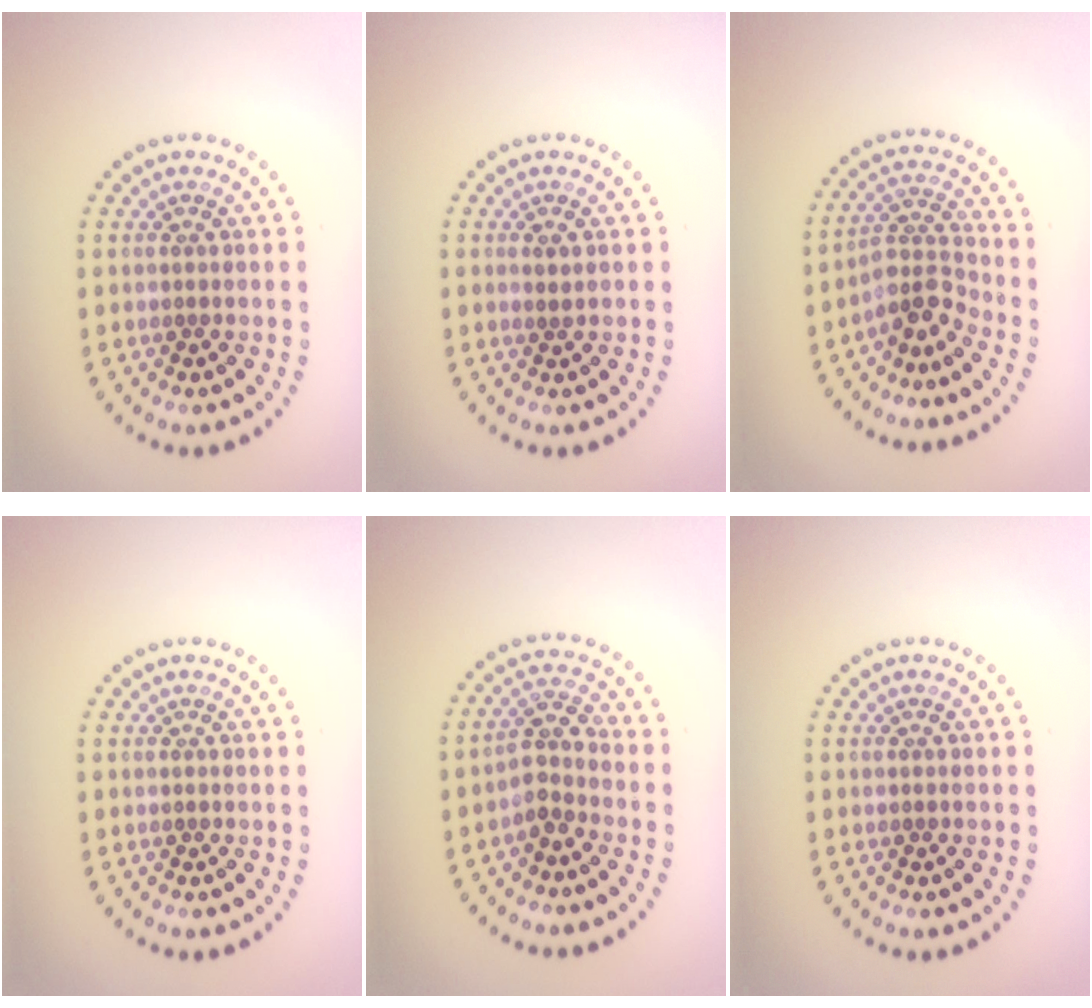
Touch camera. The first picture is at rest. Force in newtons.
{"total": 0.5, "press": 0.4, "slide": 0.4}
{"total": 3.2, "press": 2.2, "slide": 2.3}
{"total": 0.0}
{"total": 2.5, "press": 2.0, "slide": 1.6}
{"total": 0.0}